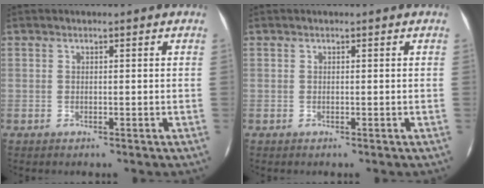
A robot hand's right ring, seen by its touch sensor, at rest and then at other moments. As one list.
[{"total": 0.0}]